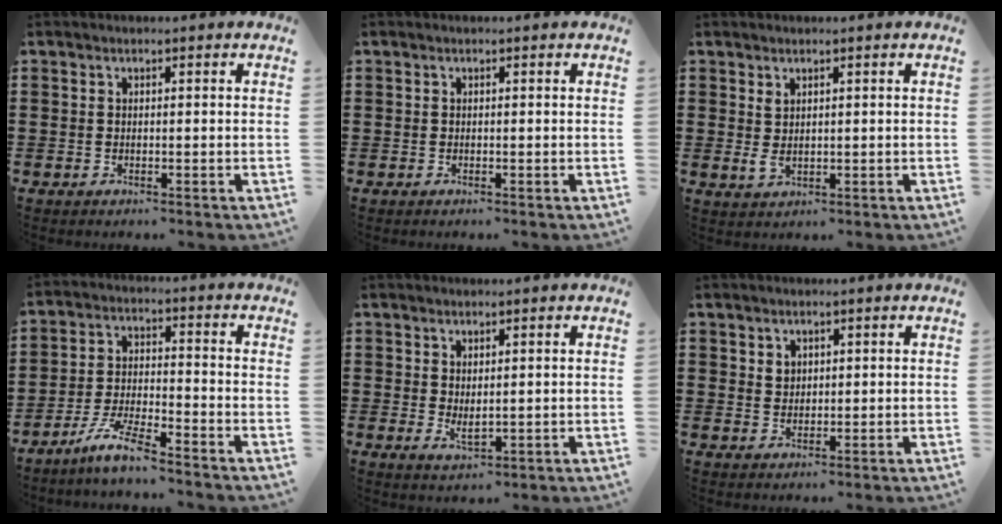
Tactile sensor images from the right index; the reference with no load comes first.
{"total": 0.0}
{"total": 1.9, "force": [0.7, 0.9, 1.5], "torque": [-0.033, -0.004, 0.015]}
{"total": 6.6, "force": [-5.7, 0.1, 3.5], "torque": [-0.091, -0.012, -0.114]}
{"total": 2.0, "force": [0.9, 0.7, 1.6], "torque": [-0.032, -0.001, 0.017]}
{"total": 1.7, "force": [1.1, 1.2, 0.4], "torque": [-0.003, -0.002, 0.021]}